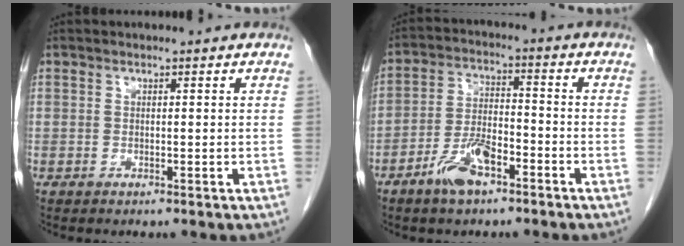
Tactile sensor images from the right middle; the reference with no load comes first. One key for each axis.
{"total": 7.3, "fx": -4.4, "fy": 2.5, "fz": 5.2, "tx": -0.111, "ty": 0.005, "tz": -0.083}